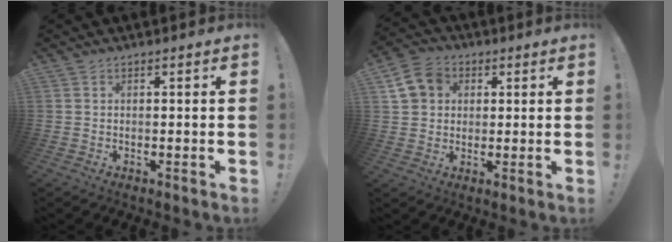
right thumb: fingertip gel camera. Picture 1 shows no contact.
{"total": 9.7, "force": [3.4, 8.0, 4.3], "torque": [-0.068, -0.002, 0.074]}